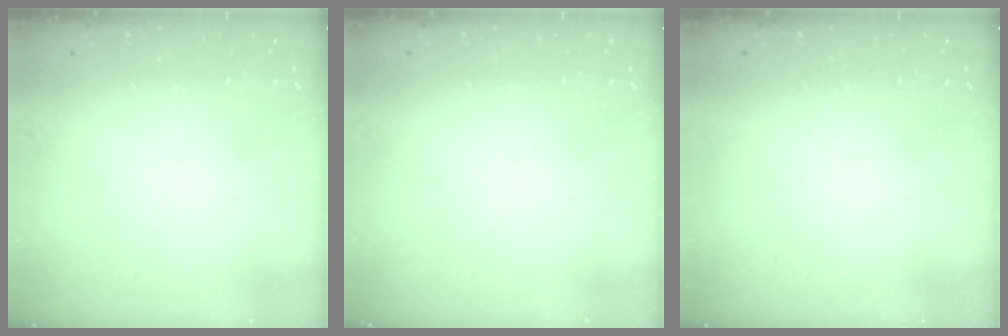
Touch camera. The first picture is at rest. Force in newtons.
{"total": 0.0}
{"total": 0.0}